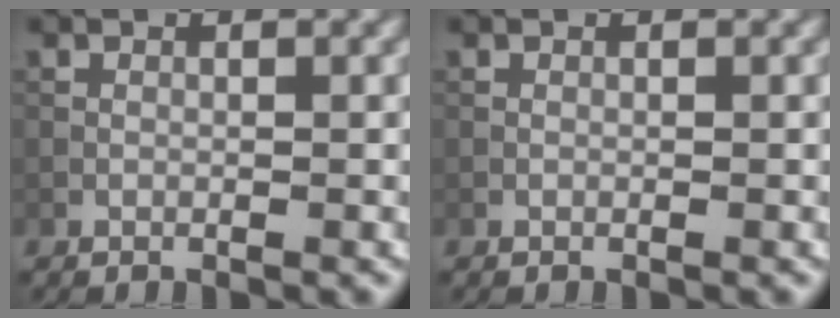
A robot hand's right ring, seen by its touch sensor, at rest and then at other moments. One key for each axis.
{"total": 0.0}